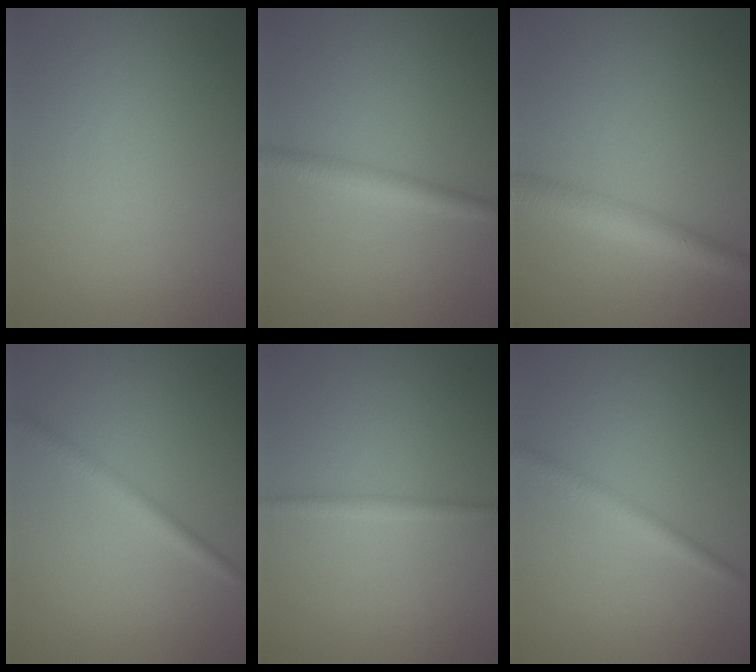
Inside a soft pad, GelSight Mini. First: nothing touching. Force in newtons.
{"total": 2.2, "press": 2.2, "slide": 0.1}
{"total": 3.8, "press": 3.8, "slide": 0.1}
{"total": 2.2, "press": 2.2, "slide": 0.0}
{"total": 1.2, "press": 1.2, "slide": 0.0}
{"total": 1.9, "press": 1.9, "slide": 0.0}